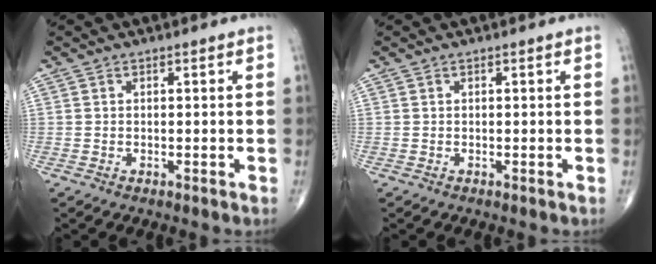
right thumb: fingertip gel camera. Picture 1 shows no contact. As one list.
[{"total": 0.0}]